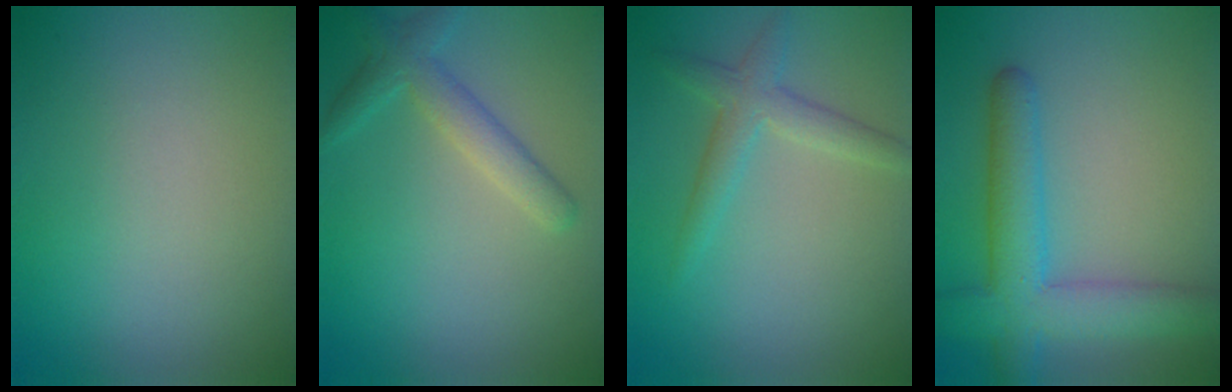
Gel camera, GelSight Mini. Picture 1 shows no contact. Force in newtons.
{"total": 2.9, "press": 2.9, "slide": 0.1}
{"total": 2.6, "press": 2.6, "slide": 0.1}
{"total": 6.2, "press": 6.2, "slide": 0.2}